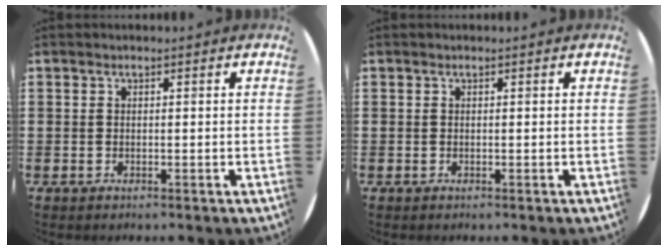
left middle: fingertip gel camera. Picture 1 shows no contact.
{"total": 0.0}